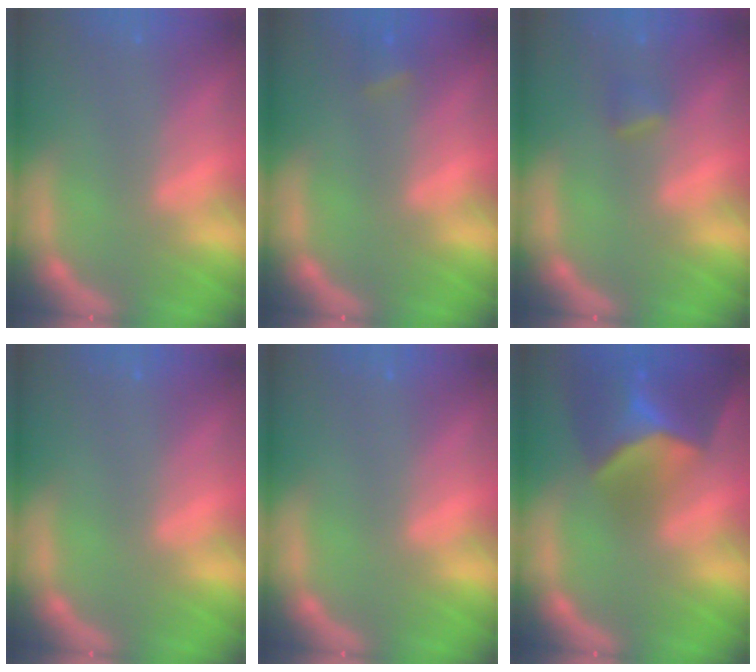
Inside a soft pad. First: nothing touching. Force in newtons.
{"total": 1.4}
{"total": 1.4}
{"total": 0.0}
{"total": 0.0}
{"total": 9.9}